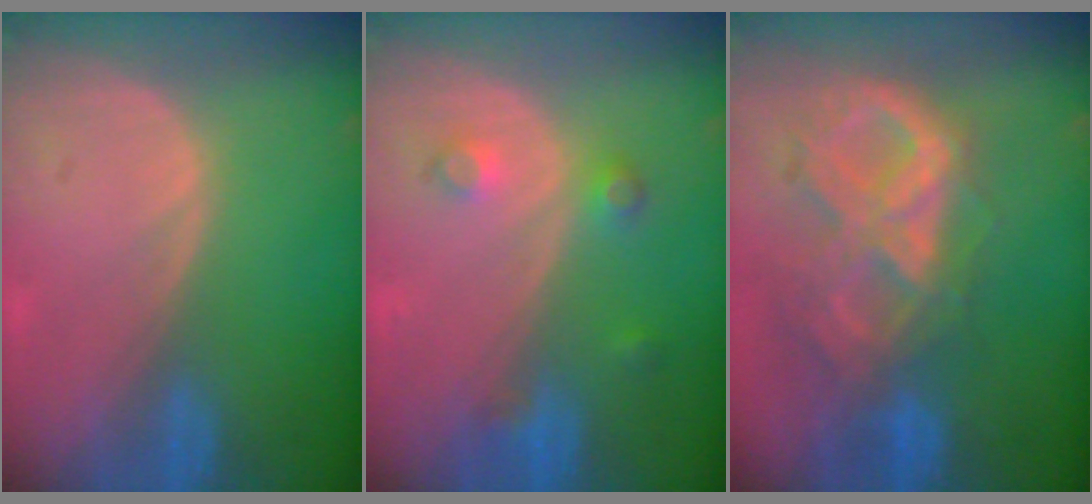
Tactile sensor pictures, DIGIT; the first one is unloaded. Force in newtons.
{"total": 3.5, "press": 3.2, "slide": 1.3}
{"total": 10.5, "press": 9.0, "slide": 5.5}